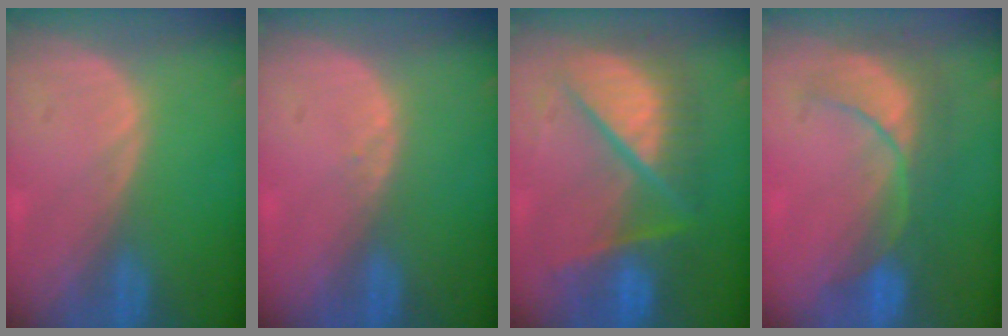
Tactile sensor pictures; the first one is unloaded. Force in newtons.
{"total": 0.7, "press": 0.5, "slide": 0.5}
{"total": 10.4, "press": 10.3, "slide": 1.2}
{"total": 8.0, "press": 7.9, "slide": 1.6}